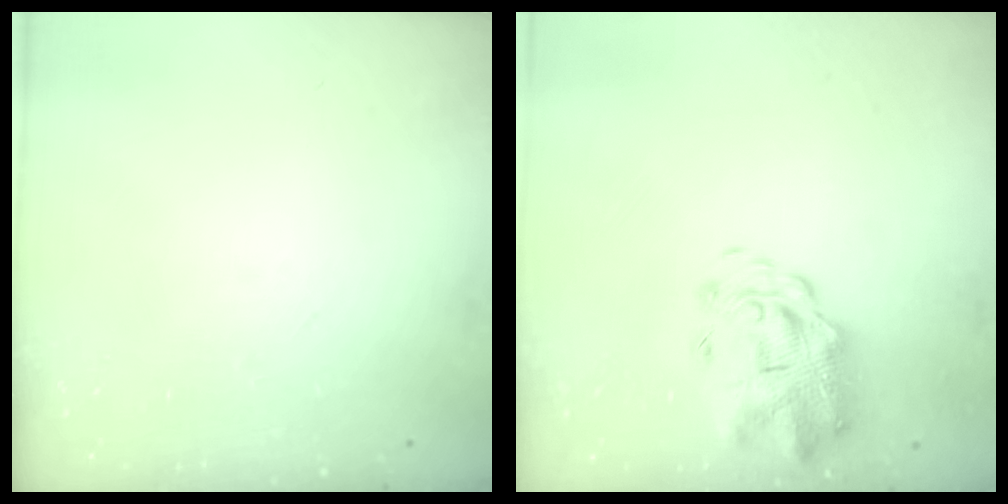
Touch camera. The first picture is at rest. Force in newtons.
{"total": 3.8, "press": 3.6, "slide": 1.2}